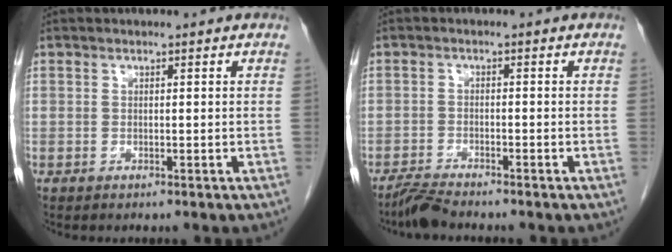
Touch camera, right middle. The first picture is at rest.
{"total": 3.1, "force": [-2.9, -0.2, 1.0], "torque": [-0.025, -0.015, -0.058]}